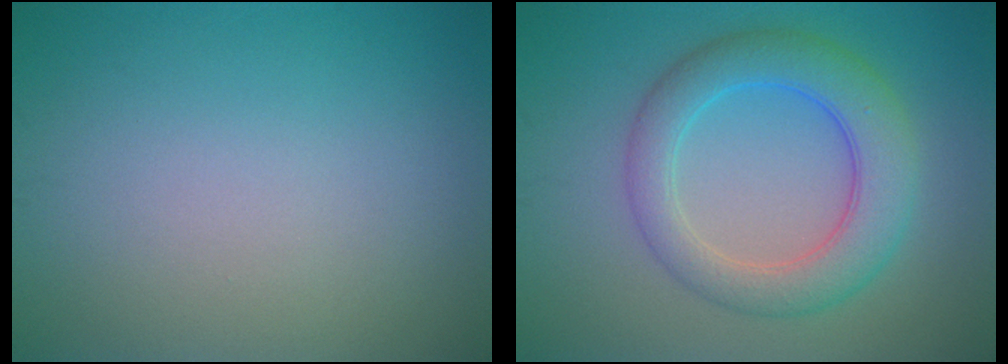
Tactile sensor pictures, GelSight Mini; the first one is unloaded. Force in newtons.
{"total": 5.9, "press": 5.9, "slide": 0.2}